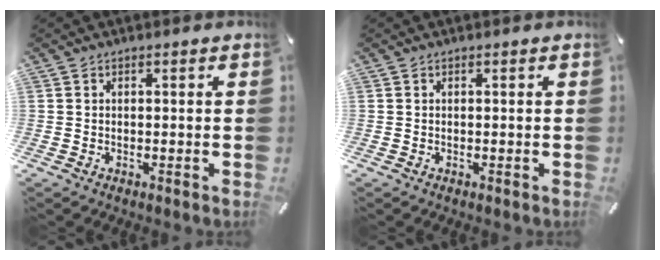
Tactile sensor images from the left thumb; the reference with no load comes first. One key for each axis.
{"total": 0.0}